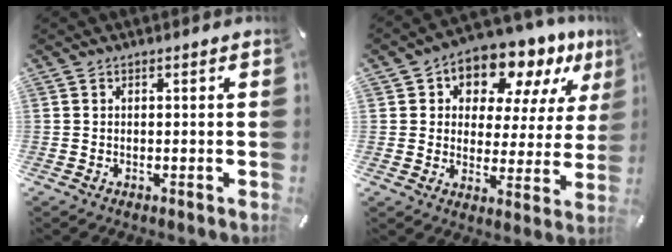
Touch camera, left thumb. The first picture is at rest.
{"total": 11.9, "force": [9.1, 6.5, 4.1], "torque": [-0.076, -0.074, 0.164]}